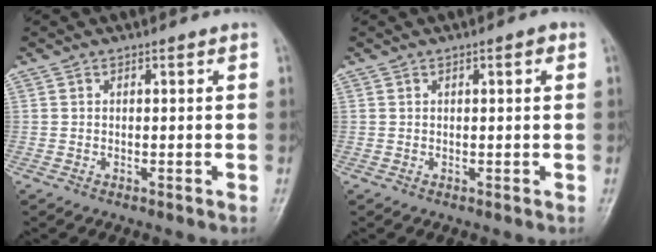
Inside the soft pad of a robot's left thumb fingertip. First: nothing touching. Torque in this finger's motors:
{"motor_torque": [-0.06, 0.06, -0.03, -0.18, 0.07]}